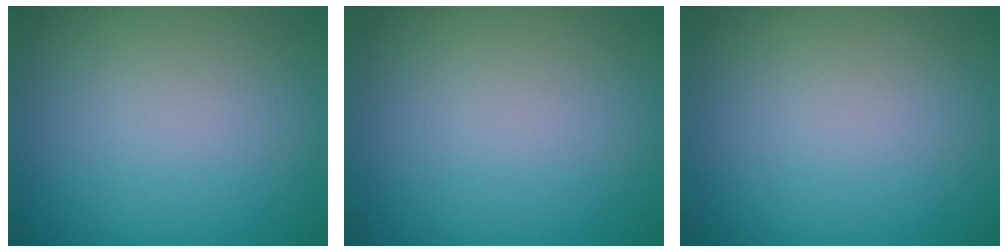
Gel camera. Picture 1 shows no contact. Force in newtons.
{"total": 0.0}
{"total": 0.0}